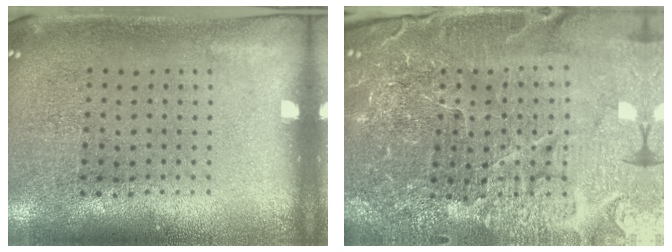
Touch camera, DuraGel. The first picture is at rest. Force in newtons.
{"total": 5.9, "press": 5.4, "slide": 2.3}